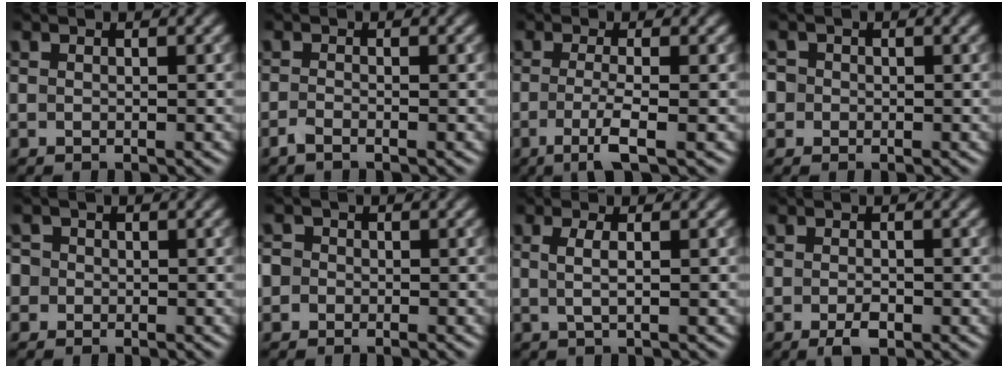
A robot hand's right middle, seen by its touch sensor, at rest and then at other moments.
{"total": 1.1, "force": [-0.8, 0.3, 0.7], "torque": [-0.016, -0.004, -0.019]}
{"total": 3.5, "force": [-1.1, 0.8, 3.3], "torque": [-0.060, -0.007, -0.024]}
{"total": 2.3, "force": [0.2, 2.2, 0.7], "torque": [0.004, 0.012, -0.014]}
{"total": 2.3, "force": [0.0, 2.2, 0.6], "torque": [0.006, 0.016, -0.022]}
{"total": 2.0, "force": [-0.4, 1.9, 0.5], "torque": [0.012, 0.010, -0.027]}
{"total": 1.7, "force": [0.1, 0.5, 1.7], "torque": [-0.030, 0.001, 0.000]}
{"total": 1.8, "force": [-0.9, 0.7, 1.4], "torque": [-0.024, -0.002, -0.016]}